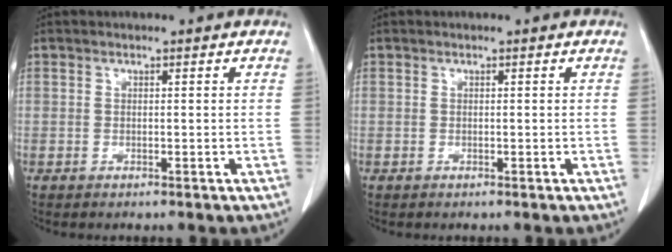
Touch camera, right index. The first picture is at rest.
{"total": 0.0}